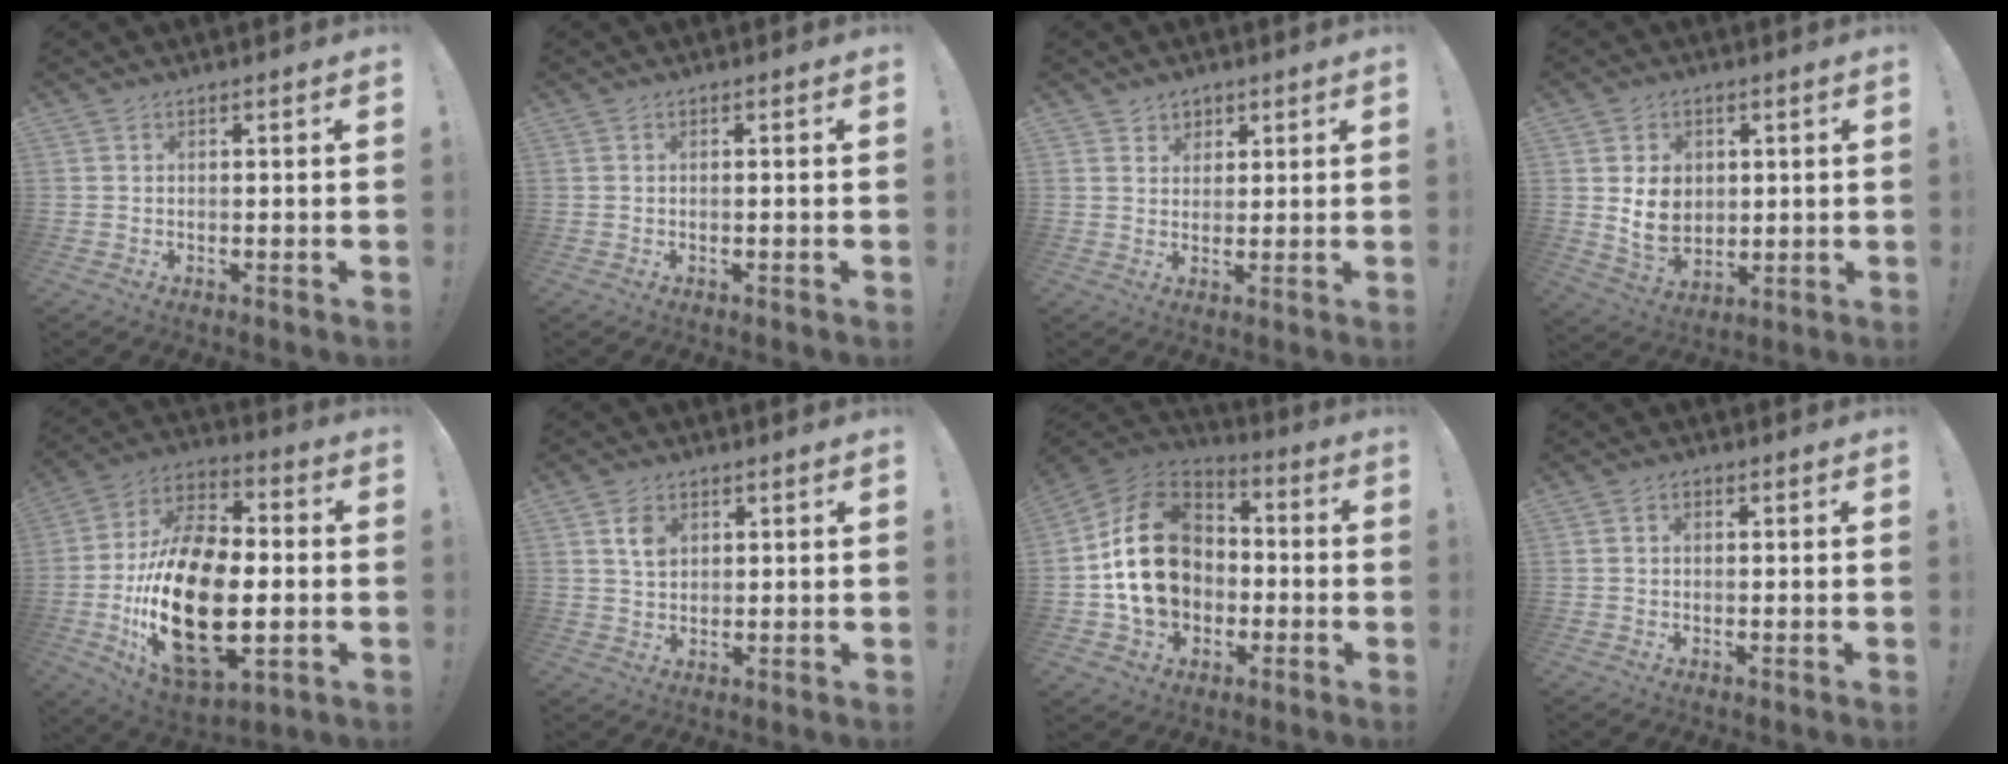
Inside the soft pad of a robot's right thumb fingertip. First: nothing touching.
{"total": 0.6, "force": [-0.4, -0.3, 0.3], "torque": [-0.007, -0.002, -0.006]}
{"total": 3.6, "force": [2.4, 2.7, 0.2], "torque": [0.001, -0.016, 0.042]}
{"total": 9.9, "force": [2.5, 8.3, 4.6], "torque": [-0.066, -0.017, 0.051]}
{"total": 27.3, "force": [-4.4, 15.5, 22.0], "torque": [-0.433, 0.023, -0.060]}
{"total": 5.0, "force": [2.1, 3.8, 2.6], "torque": [-0.028, -0.007, 0.035]}
{"total": 21.0, "force": [0.0, 16.7, 12.8], "torque": [-0.216, 0.027, 0.014]}
{"total": 1.1, "force": [-0.3, 0.9, 0.6], "torque": [-0.001, 0.001, -0.007]}